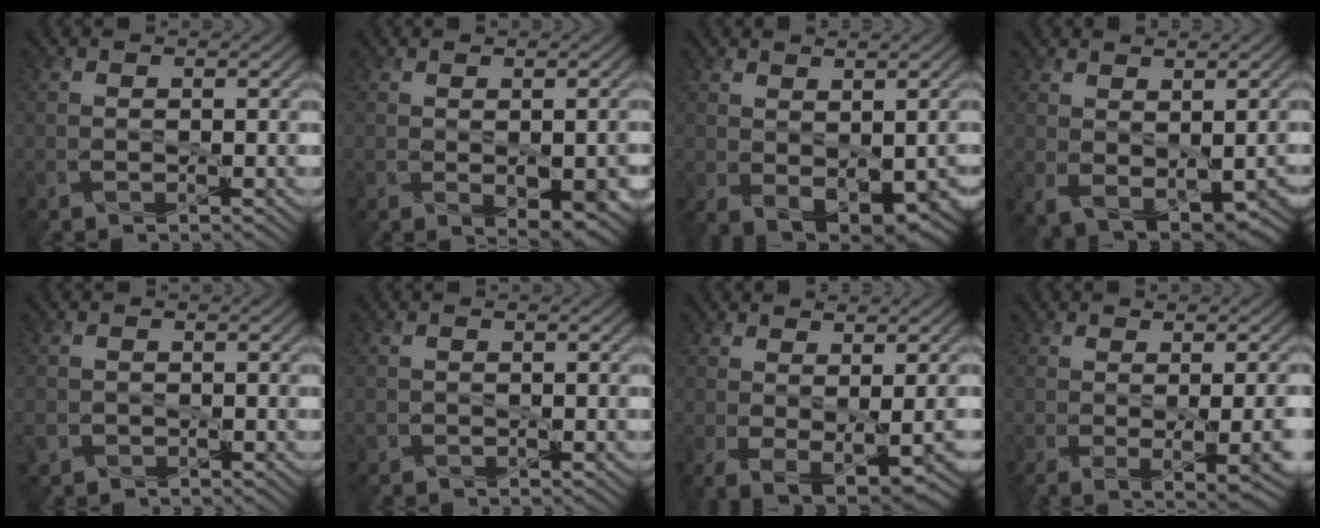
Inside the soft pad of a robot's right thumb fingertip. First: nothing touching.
{"total": 3.9, "force": [-0.8, 2.0, 3.2], "torque": [-0.054, -0.019, 0.003]}
{"total": 5.6, "force": [-0.7, 3.3, 4.4], "torque": [-0.084, -0.026, 0.008]}
{"total": 6.0, "force": [-0.3, 3.6, 4.8], "torque": [-0.094, -0.031, 0.017]}
{"total": 2.0, "force": [-0.9, 1.8, 0.4], "torque": [-0.013, -0.010, -0.020]}
{"total": 0.8, "force": [-0.3, 0.7, -0.1], "torque": [0.004, -0.006, -0.009]}
{"total": 5.3, "force": [-0.3, 2.3, 4.8], "torque": [-0.095, -0.020, 0.009]}
{"total": 6.5, "force": [-0.9, 2.1, 6.1], "torque": [-0.085, -0.011, 0.001]}